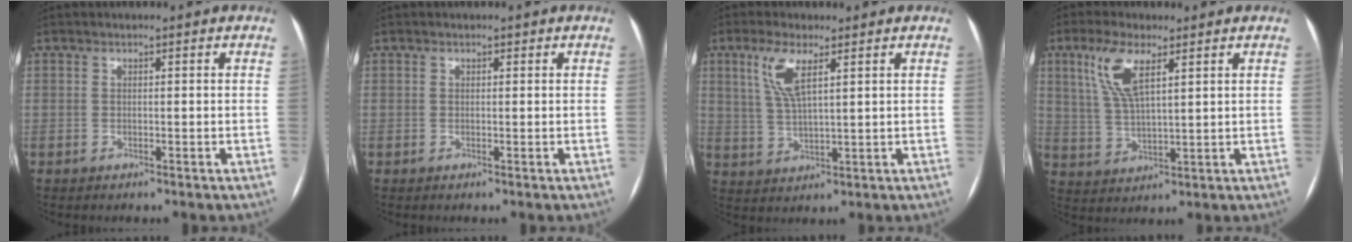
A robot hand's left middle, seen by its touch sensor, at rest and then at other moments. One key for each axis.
{"total": 0.5, "fx": 0.3, "fy": 0.4, "fz": 0.1, "tx": 0.002, "ty": 0.003, "tz": 0.002}
{"total": 6.2, "fx": 2.9, "fy": 1.3, "fz": 5.3, "tx": -0.116, "ty": 0.006, "tz": 0.062}
{"total": 7.8, "fx": 3.8, "fy": 2.0, "fz": 6.5, "tx": -0.142, "ty": 0.009, "tz": 0.079}